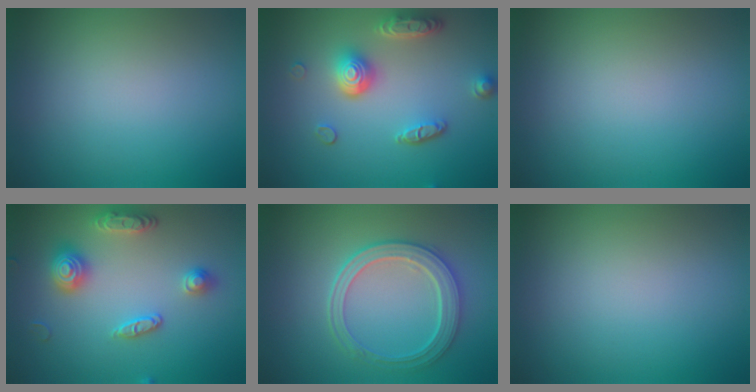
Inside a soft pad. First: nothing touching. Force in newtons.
{"total": 4.8, "press": 3.6, "slide": 3.1}
{"total": 0.0}
{"total": 3.4, "press": 3.4, "slide": 0.3}
{"total": 4.3, "press": 3.7, "slide": 2.2}
{"total": 0.0}